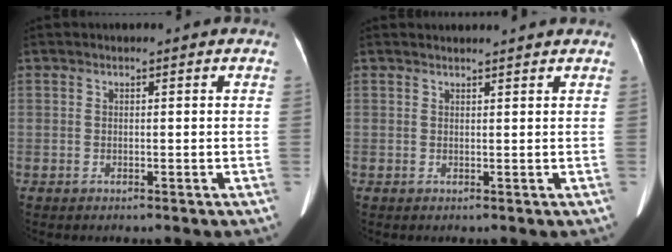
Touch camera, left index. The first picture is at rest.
{"total": 3.5, "force": [3.5, 0.3, 0.5], "torque": [-0.010, 0.019, 0.038]}